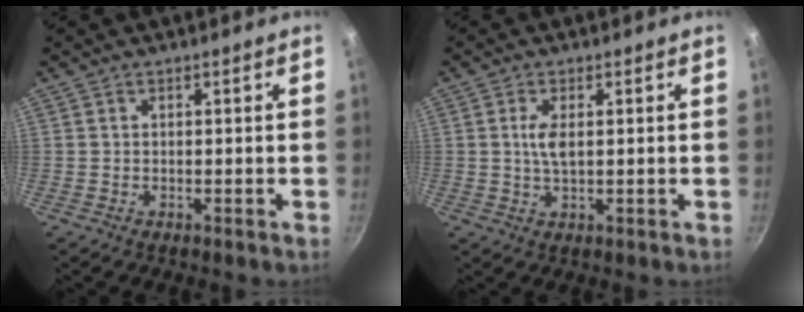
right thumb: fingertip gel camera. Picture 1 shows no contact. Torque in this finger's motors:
{"motor_torque": [1.19, 0.94, 0.66, -0.10, 0.17]}